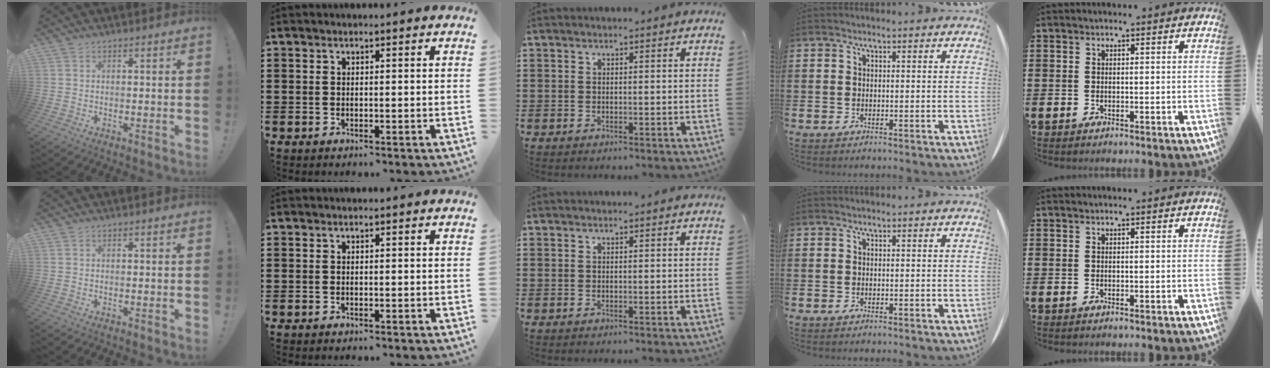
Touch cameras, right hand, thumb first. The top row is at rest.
{}